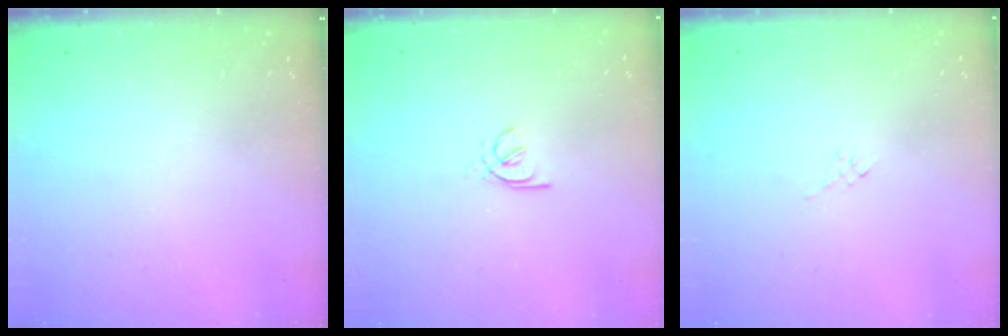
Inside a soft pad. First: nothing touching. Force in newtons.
{"total": 2.0, "press": 2.0, "slide": 0.6}
{"total": 2.8, "press": 2.7, "slide": 0.6}